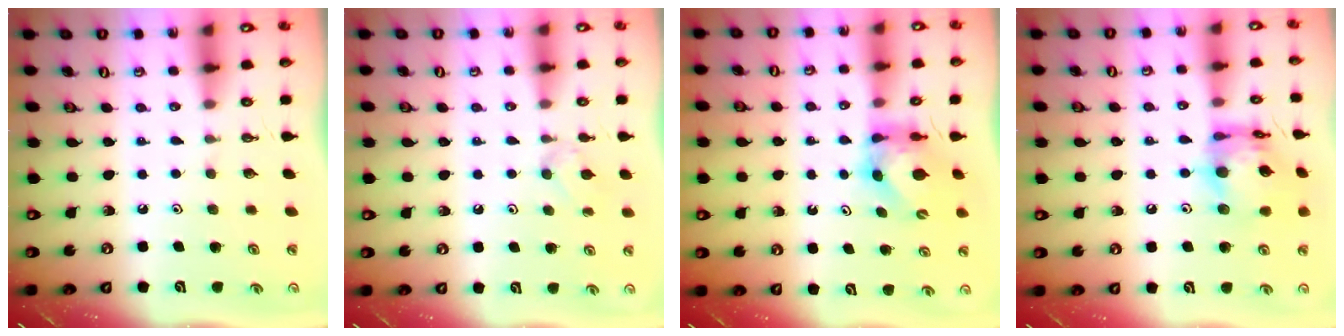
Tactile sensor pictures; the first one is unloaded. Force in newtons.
{"total": 5.7, "press": 5.6, "slide": 0.9}
{"total": 5.9, "press": 5.9, "slide": 0.6}
{"total": 16.0, "press": 15.9, "slide": 1.6}